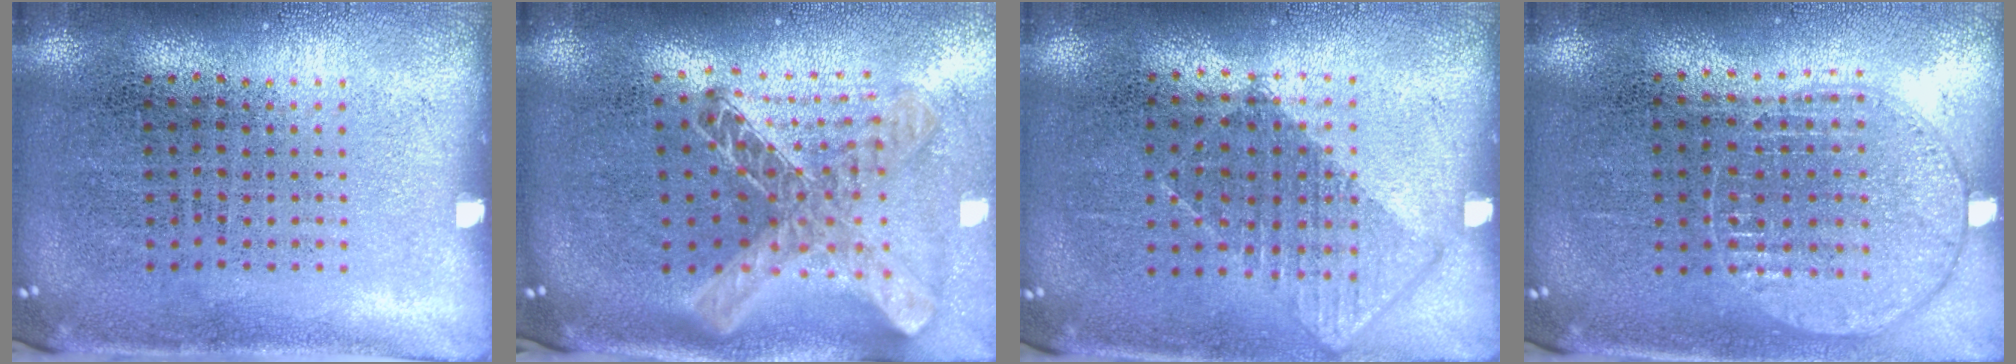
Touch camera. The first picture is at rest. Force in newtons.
{"total": 1.8, "press": 1.5, "slide": 0.9}
{"total": 0.8, "press": 0.7, "slide": 0.4}
{"total": 1.0, "press": 0.9, "slide": 0.3}